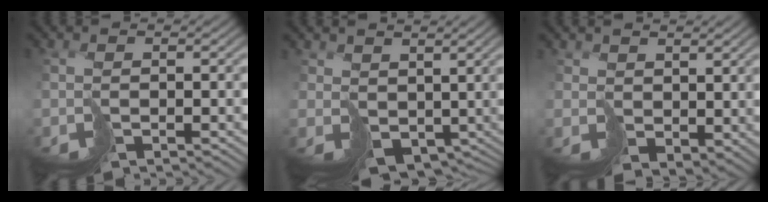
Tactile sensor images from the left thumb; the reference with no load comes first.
{"total": 5.1, "force": [1.2, 3.9, 3.0], "torque": [-0.078, -0.022, 0.040]}
{"total": 2.8, "force": [2.0, 1.8, 0.8], "torque": [-0.021, -0.009, 0.048]}